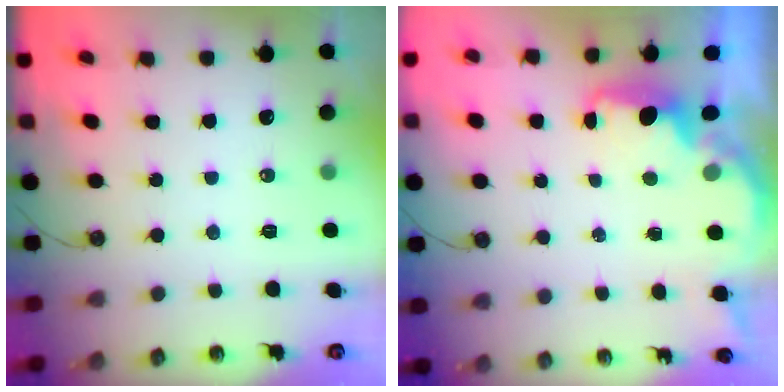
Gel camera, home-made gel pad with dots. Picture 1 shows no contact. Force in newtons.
{"total": 2.2, "press": 2.0, "slide": 0.8}